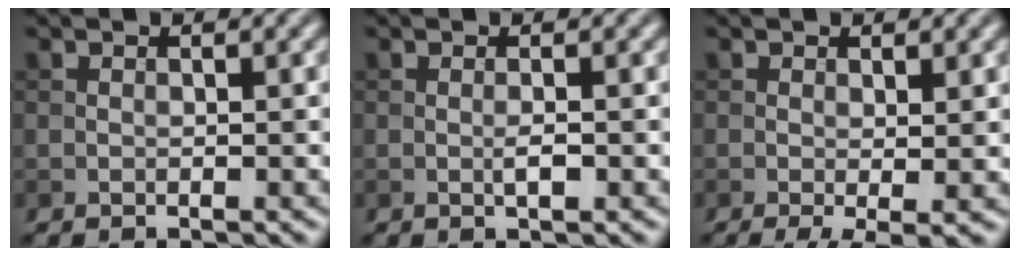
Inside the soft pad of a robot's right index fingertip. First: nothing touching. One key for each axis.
{"total": 1.1, "fx": -0.2, "fy": 0.1, "fz": 1.1, "tx": -0.020, "ty": -0.001, "tz": -0.004}
{"total": 2.7, "fx": -0.6, "fy": 0.5, "fz": 2.5, "tx": -0.043, "ty": -0.014, "tz": -0.009}